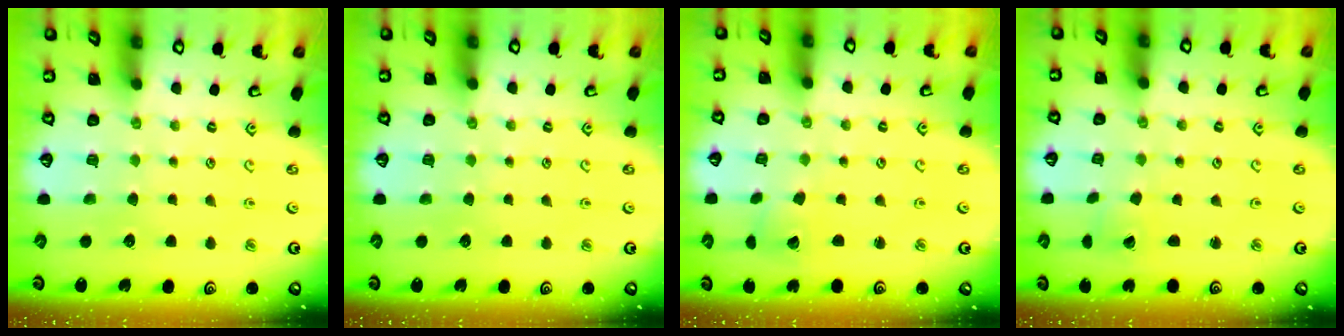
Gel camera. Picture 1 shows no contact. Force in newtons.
{"total": 0.0}
{"total": 1.9, "press": 1.9, "slide": 0.3}
{"total": 1.8, "press": 1.7, "slide": 0.1}